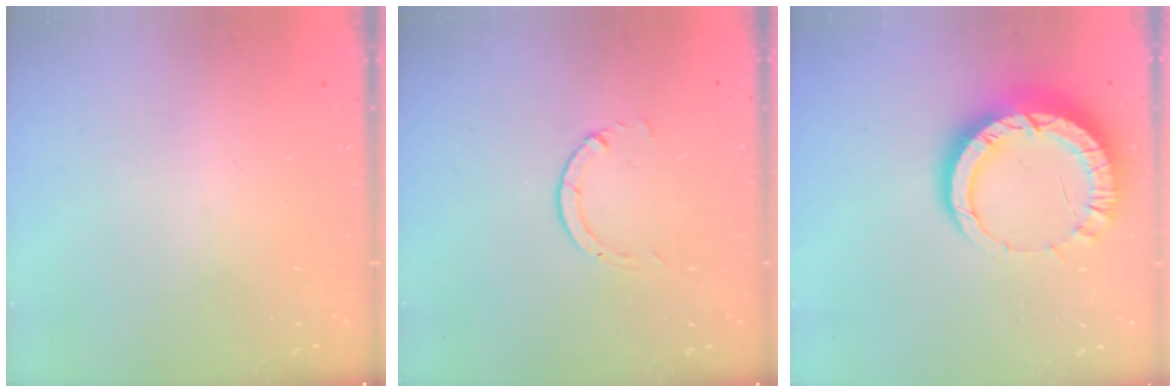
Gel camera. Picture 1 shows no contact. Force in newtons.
{"total": 1.3, "press": 1.3, "slide": 0.2}
{"total": 12.8, "press": 12.8, "slide": 1.2}